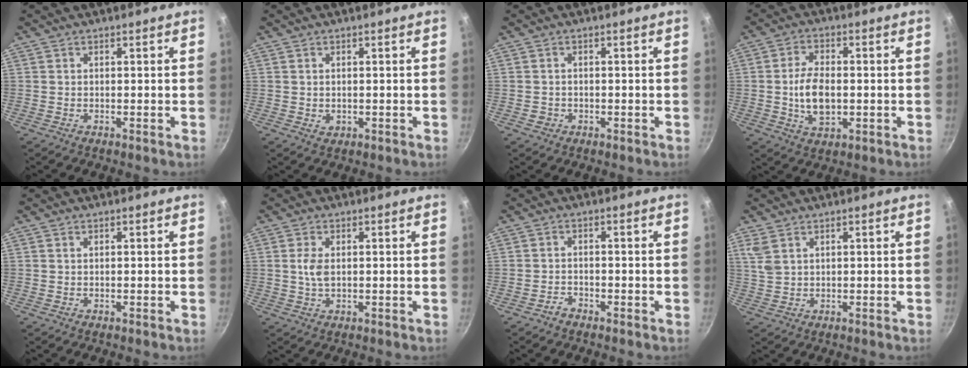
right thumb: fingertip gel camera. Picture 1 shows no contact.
{"total": 1.2, "force": [0.1, 0.9, 0.8], "torque": [-0.011, -0.002, 0.005]}
{"total": 1.6, "force": [-0.6, 1.4, 0.6], "torque": [-0.009, 0.004, -0.005]}
{"total": 8.8, "force": [-0.7, 5.1, 7.2], "torque": [-0.124, 0.006, -0.011]}
{"total": 0.0}
{"total": 3.4, "force": [0.5, 1.9, 2.8], "torque": [-0.055, -0.001, 0.009]}
{"total": 1.8, "force": [-1.5, 0.8, 0.5], "torque": [-0.005, 0.019, -0.026]}
{"total": 3.8, "force": [2.0, 2.4, 2.2], "torque": [-0.040, -0.007, 0.046]}